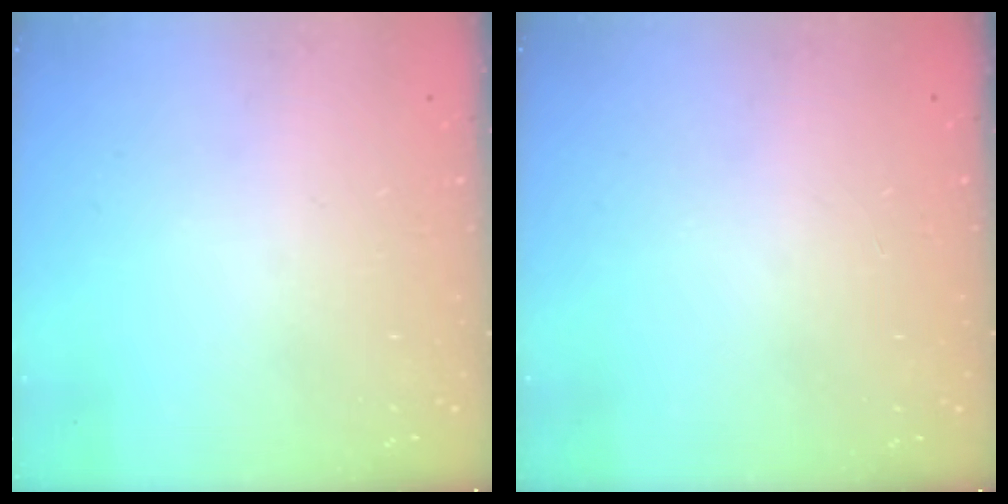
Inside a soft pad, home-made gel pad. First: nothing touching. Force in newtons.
{"total": 0.0}